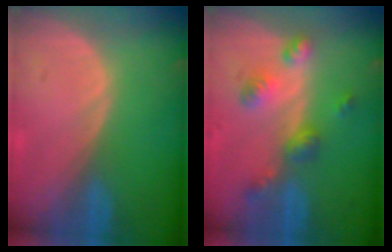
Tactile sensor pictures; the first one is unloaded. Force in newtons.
{"total": 6.2, "press": 5.5, "slide": 3.0}